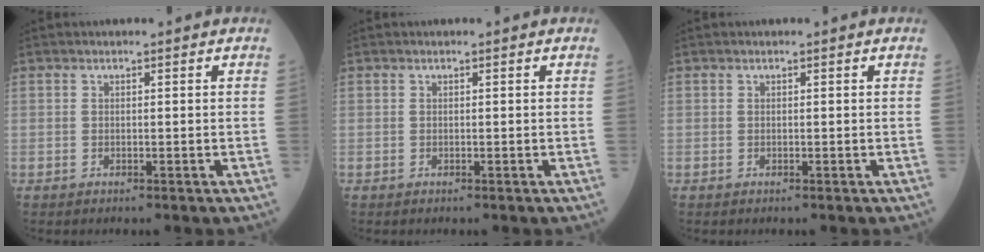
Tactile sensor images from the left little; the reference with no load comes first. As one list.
[{"total": 0.0}, {"total": 0.0}]